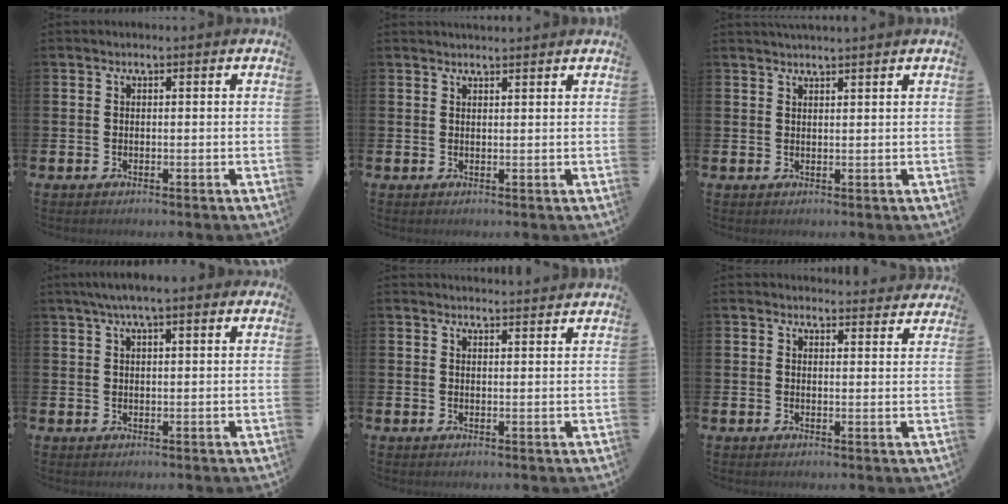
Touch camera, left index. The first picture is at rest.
{"total": 1.6, "force": [1.6, 0.0, 0.0], "torque": [0.011, -0.009, 0.026]}
{"total": 1.7, "force": [1.7, -0.2, 0.1], "torque": [0.003, -0.008, 0.030]}
{"total": 3.9, "force": [2.7, 0.8, 2.7], "torque": [-0.048, 0.001, 0.046]}
{"total": 2.3, "force": [2.3, -0.1, -0.1], "torque": [0.011, -0.019, 0.039]}
{"total": 2.9, "force": [2.9, 0.4, -0.1], "torque": [0.010, -0.021, 0.050]}